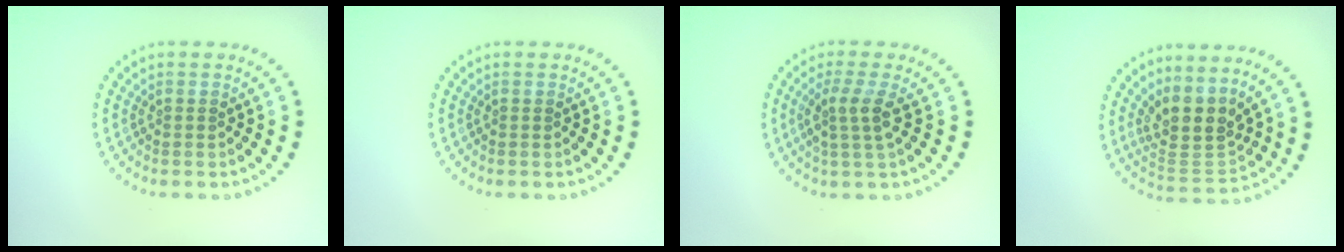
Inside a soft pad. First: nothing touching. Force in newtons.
{"total": 0.0}
{"total": 2.6, "press": 2.0, "slide": 1.7}
{"total": 4.2, "press": 3.5, "slide": 2.4}